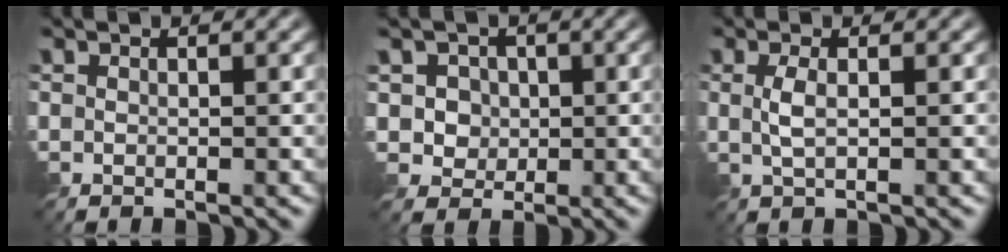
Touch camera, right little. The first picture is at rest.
{"total": 3.4, "force": [0.8, 3.1, 1.1], "torque": [-0.027, 0.001, 0.017]}
{"total": 1.7, "force": [0.0, 0.3, 1.6], "torque": [-0.041, 0.003, -0.002]}